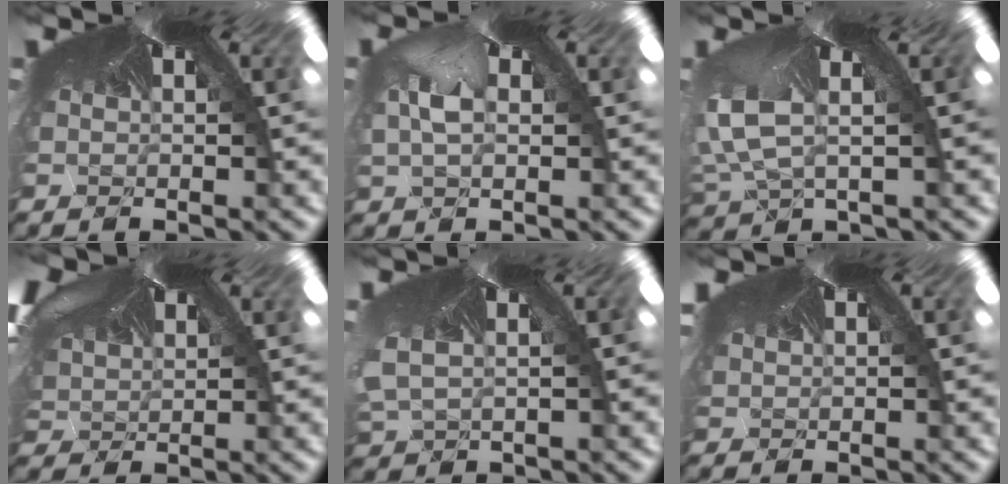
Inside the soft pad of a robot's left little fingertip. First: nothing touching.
{"total": 3.0, "force": [-1.6, 2.2, 1.2], "torque": [-0.051, -0.011, 0.011]}
{"total": 4.4, "force": [-4.2, 1.0, -0.7], "torque": [-0.047, -0.068, -0.022]}
{"total": 2.6, "force": [1.7, 1.5, 1.3], "torque": [-0.048, 0.003, 0.043]}
{"total": 1.8, "force": [-1.6, 0.6, -0.5], "torque": [-0.019, -0.032, 0.008]}
{"total": 1.4, "force": [0.5, 1.0, 0.9], "torque": [-0.033, 0.007, 0.014]}